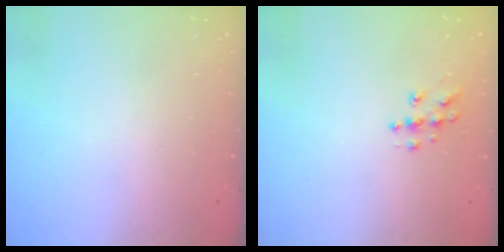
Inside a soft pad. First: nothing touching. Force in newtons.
{"total": 5.9, "press": 5.9, "slide": 0.2}